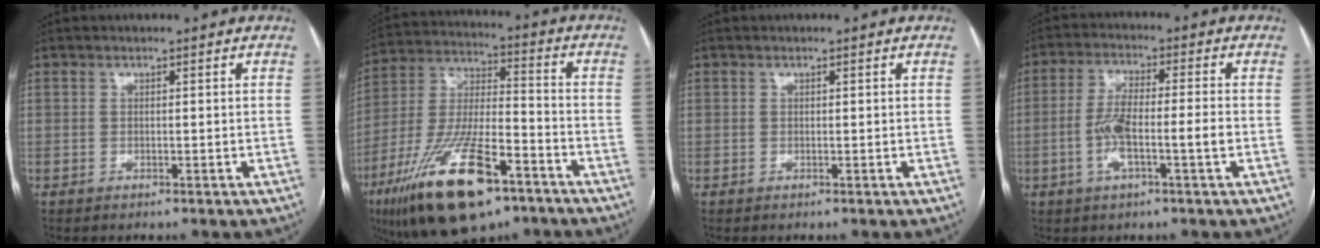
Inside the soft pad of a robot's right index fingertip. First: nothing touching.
{"total": 20.8, "force": [-12.0, 5.7, 16.0], "torque": [-0.328, -0.028, -0.210]}
{"total": 0.0}
{"total": 7.5, "force": [-2.0, 0.8, 7.2], "torque": [-0.144, 0.014, -0.039]}